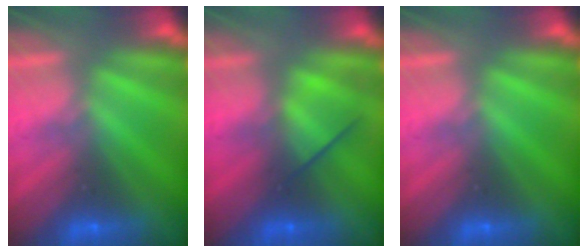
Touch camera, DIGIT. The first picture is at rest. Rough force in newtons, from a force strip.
{"total": 2.8}
{"total": 0.0}